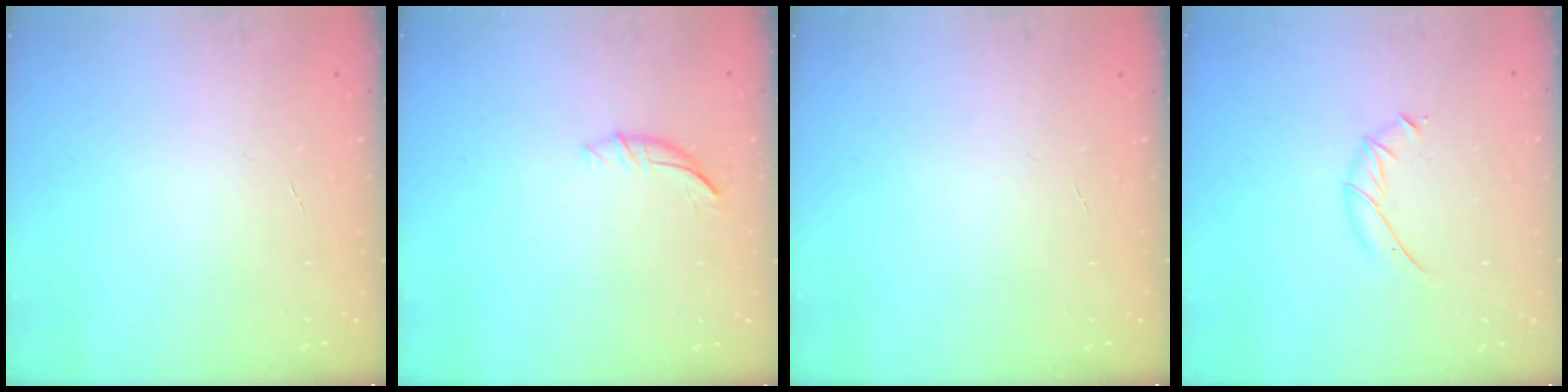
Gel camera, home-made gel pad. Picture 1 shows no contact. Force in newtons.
{"total": 6.5, "press": 6.4, "slide": 0.7}
{"total": 0.0}
{"total": 5.9, "press": 5.9, "slide": 0.6}